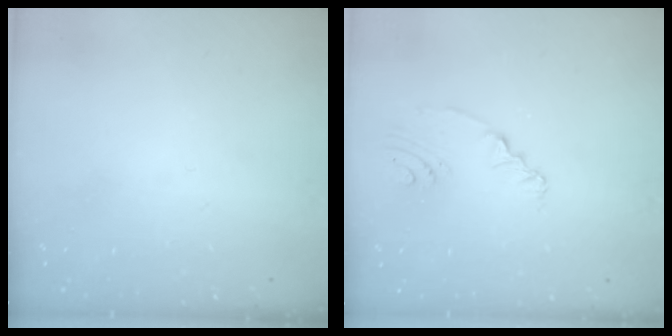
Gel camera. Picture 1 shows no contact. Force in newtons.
{"total": 3.4, "press": 2.6, "slide": 2.1}